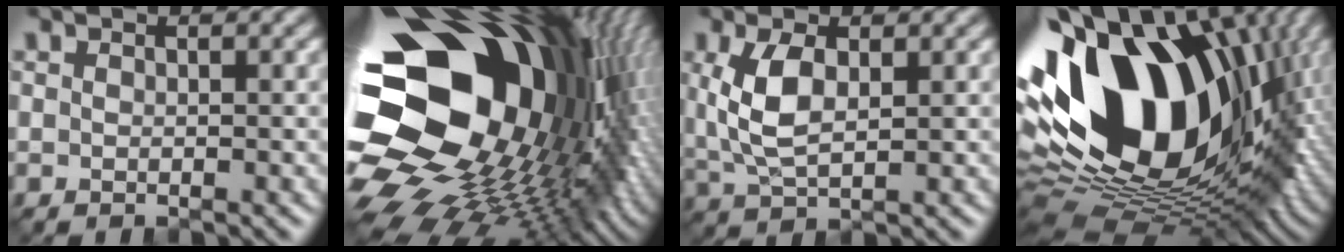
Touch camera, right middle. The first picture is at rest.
{"total": 22.1, "force": [0.5, 14.7, 16.5], "torque": [-0.323, -0.043, 0.005]}
{"total": 4.5, "force": [0.8, 2.3, 3.8], "torque": [-0.091, -0.001, 0.018]}
{"total": 20.0, "force": [2.8, 12.9, 15.0], "torque": [-0.287, 0.003, 0.042]}